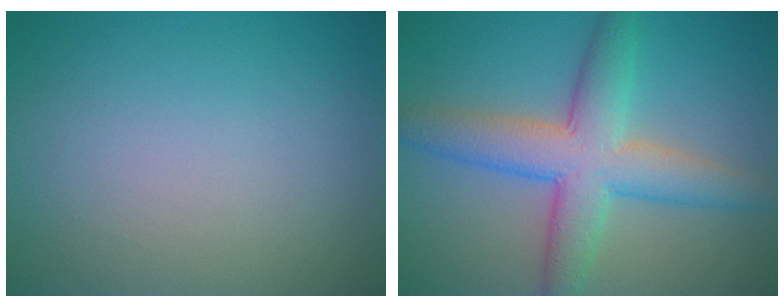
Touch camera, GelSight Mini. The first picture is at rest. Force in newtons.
{"total": 6.9, "press": 6.9, "slide": 0.2}